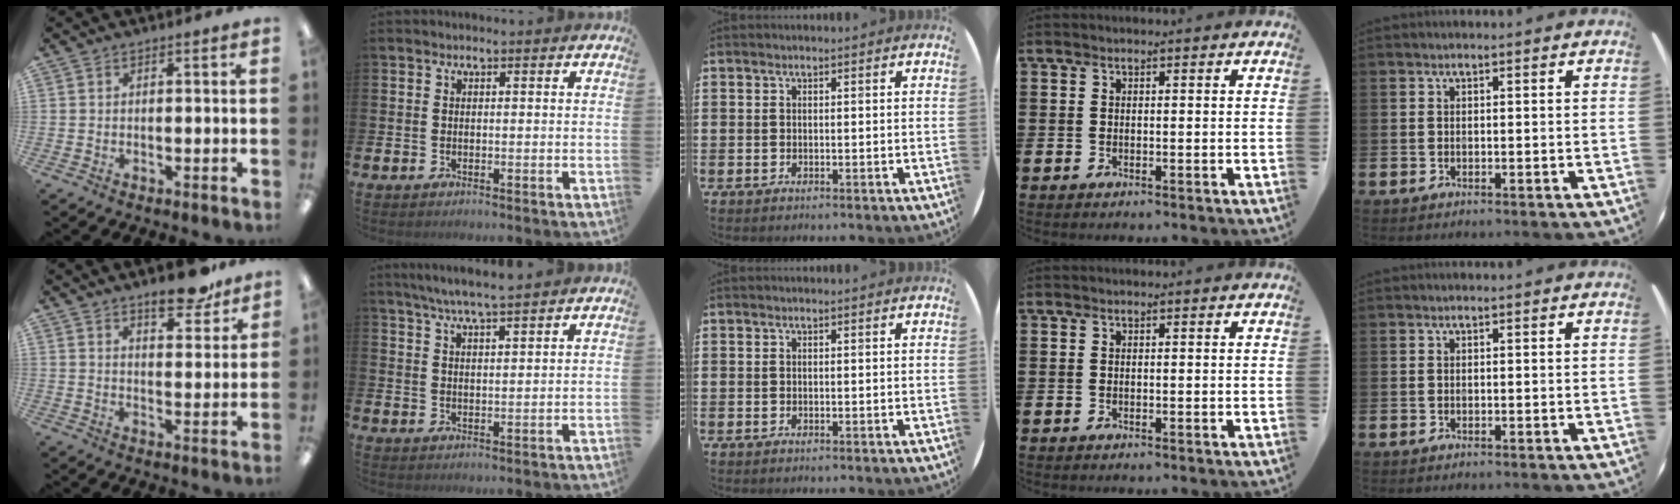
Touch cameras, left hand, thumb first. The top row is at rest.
{"thumb": {"total": 9.5, "force": [7.5, 3.2, 5.0], "torque": [-0.059, -0.043, 0.127]}, "index": {"total": 5.3, "force": [4.9, 0.0, 2.0], "torque": [-0.049, -0.014, 0.086]}}